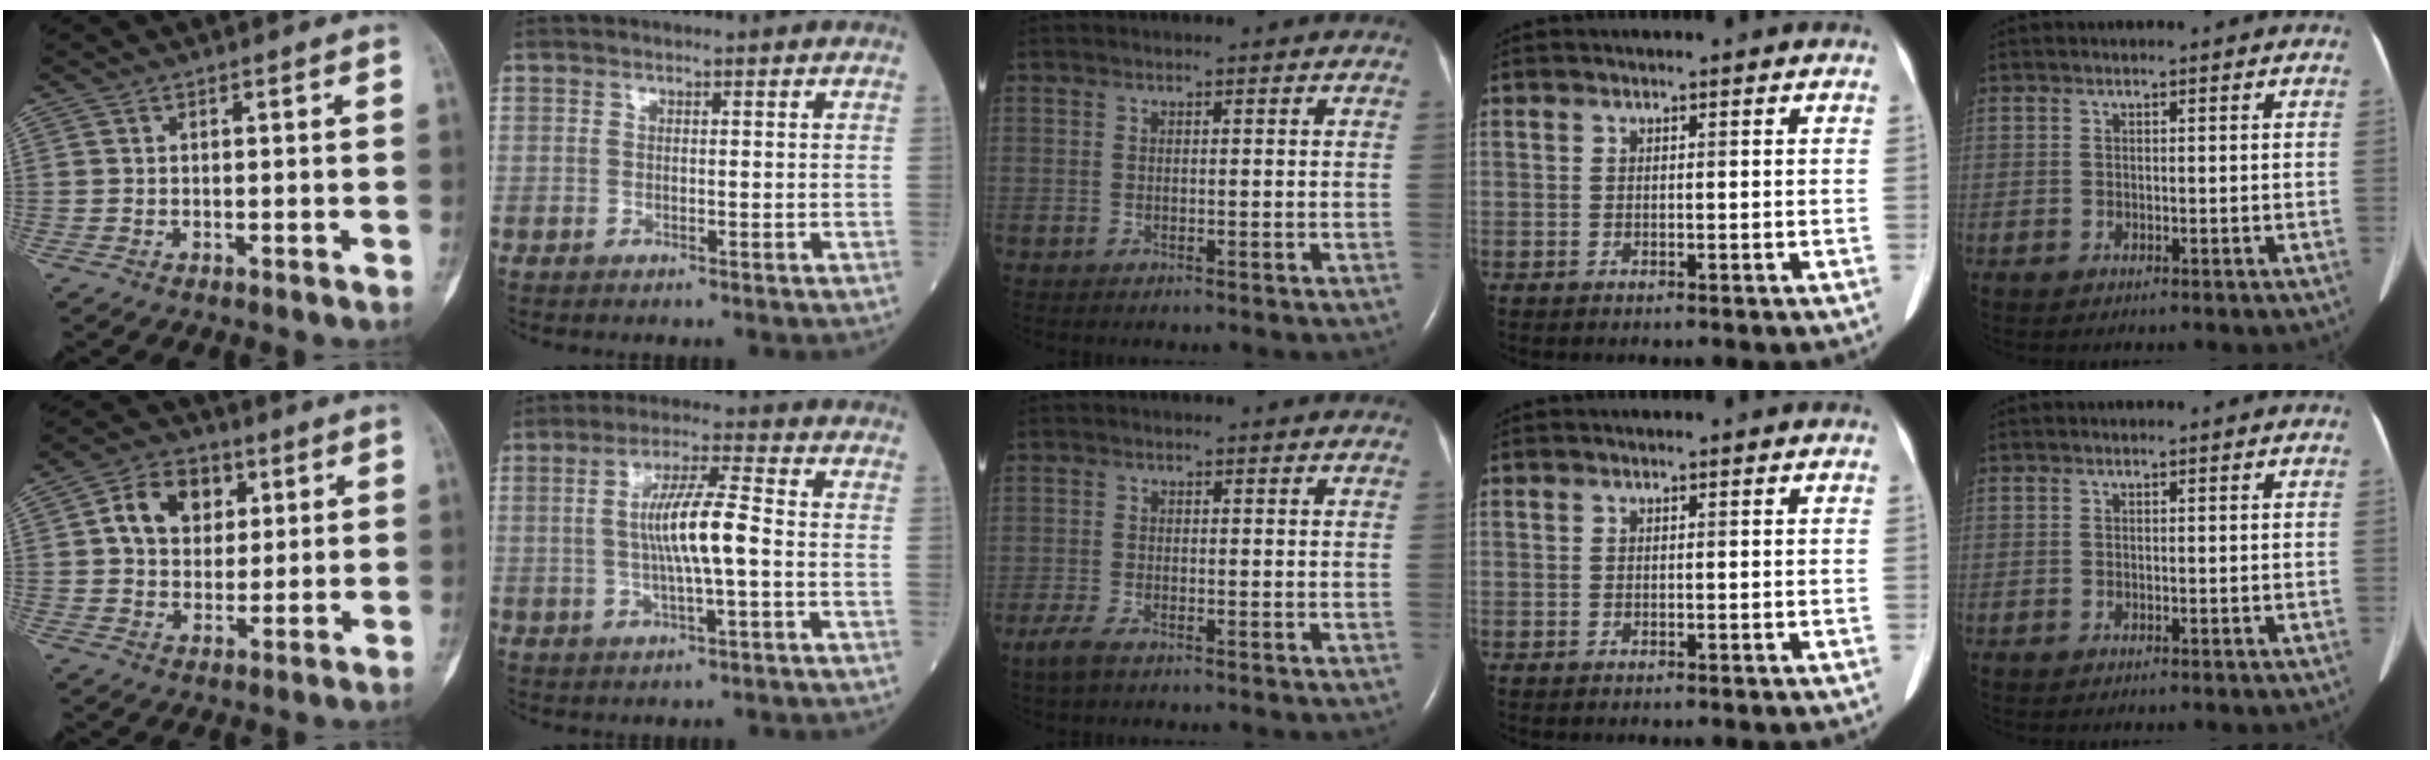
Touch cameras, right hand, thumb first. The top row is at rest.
{"thumb": {"total": 10.3, "force": [2.9, 7.9, 6.1], "torque": [-0.064, -0.001, 0.045]}, "index": {"total": 8.7, "force": [-0.3, 0.7, 8.7], "torque": [-0.159, 0.007, -0.010]}, "middle": {"total": 2.9, "force": [-2.0, 0.7, 1.9], "torque": [-0.050, -0.008, -0.037]}}